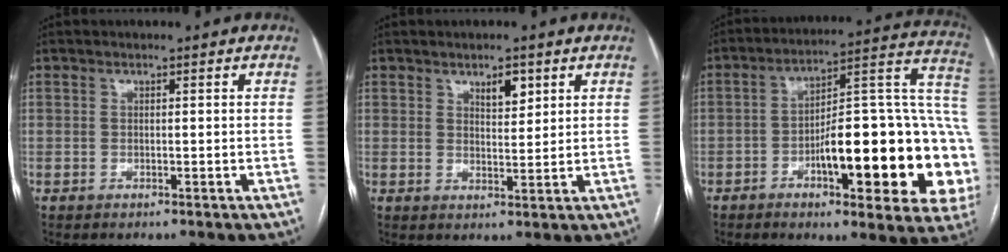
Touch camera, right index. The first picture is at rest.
{"total": 3.5, "force": [2.0, 1.3, 2.5], "torque": [-0.040, -0.002, 0.035]}
{"total": 26.6, "force": [-6.4, 6.4, 25.1], "torque": [-0.262, 0.023, -0.078]}